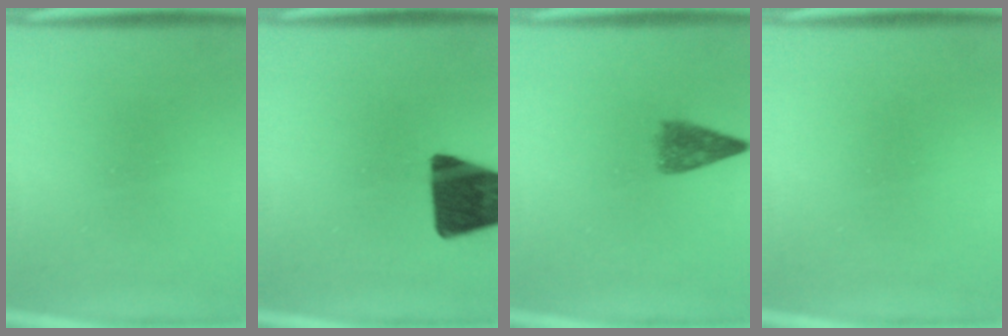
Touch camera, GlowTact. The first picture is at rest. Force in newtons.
{"total": 15.9}
{"total": 4.1}
{"total": 1.9}